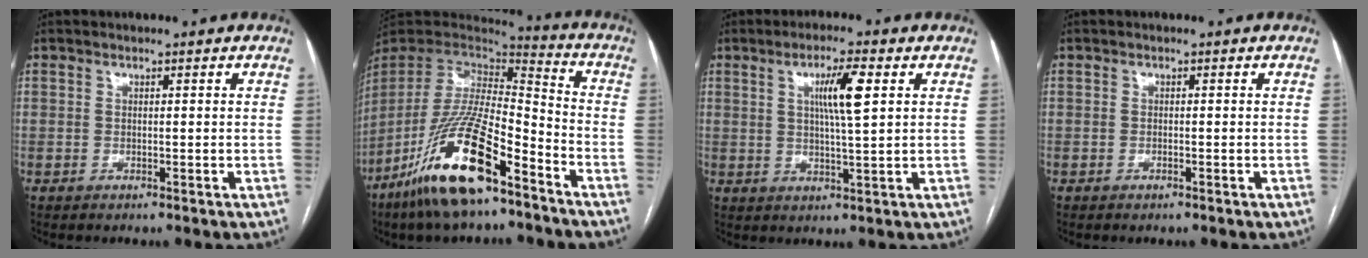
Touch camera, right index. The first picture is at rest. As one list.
[{"total": 20.7, "force": [-12.9, 4.7, 15.5], "torque": [-0.326, -0.031, -0.239]}, {"total": 6.8, "force": [2.1, 0.2, 6.5], "torque": [-0.116, 0.001, 0.036]}, {"total": 0.0}]